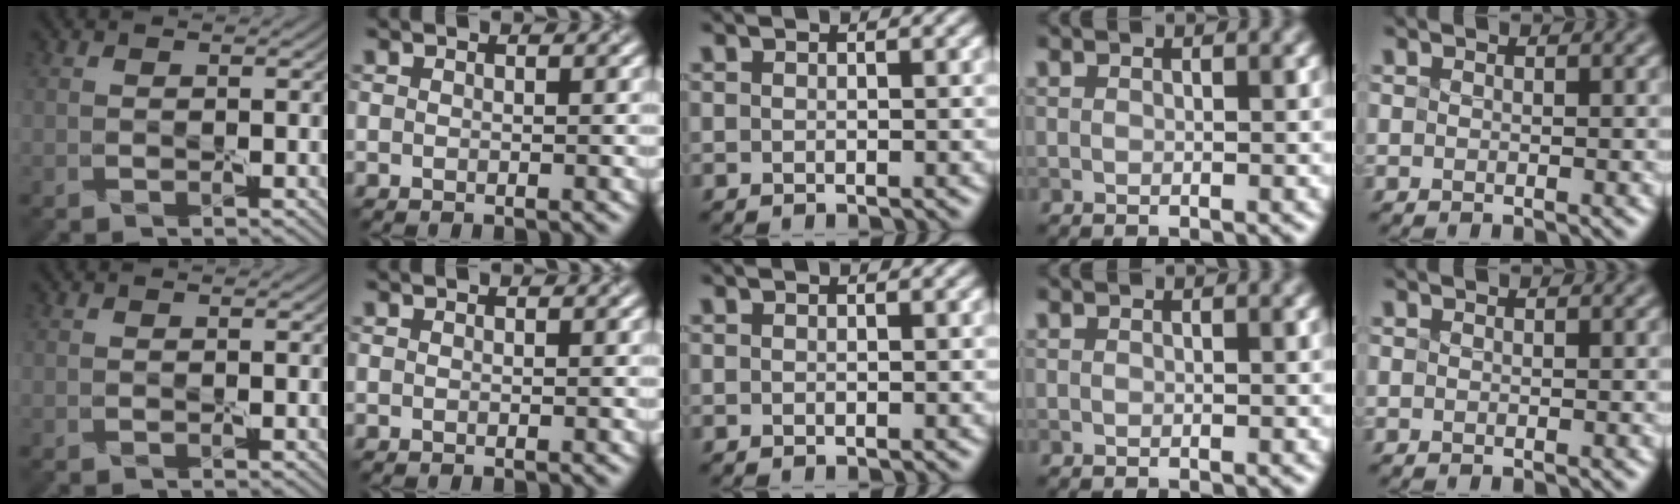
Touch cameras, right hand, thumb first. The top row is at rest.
{}